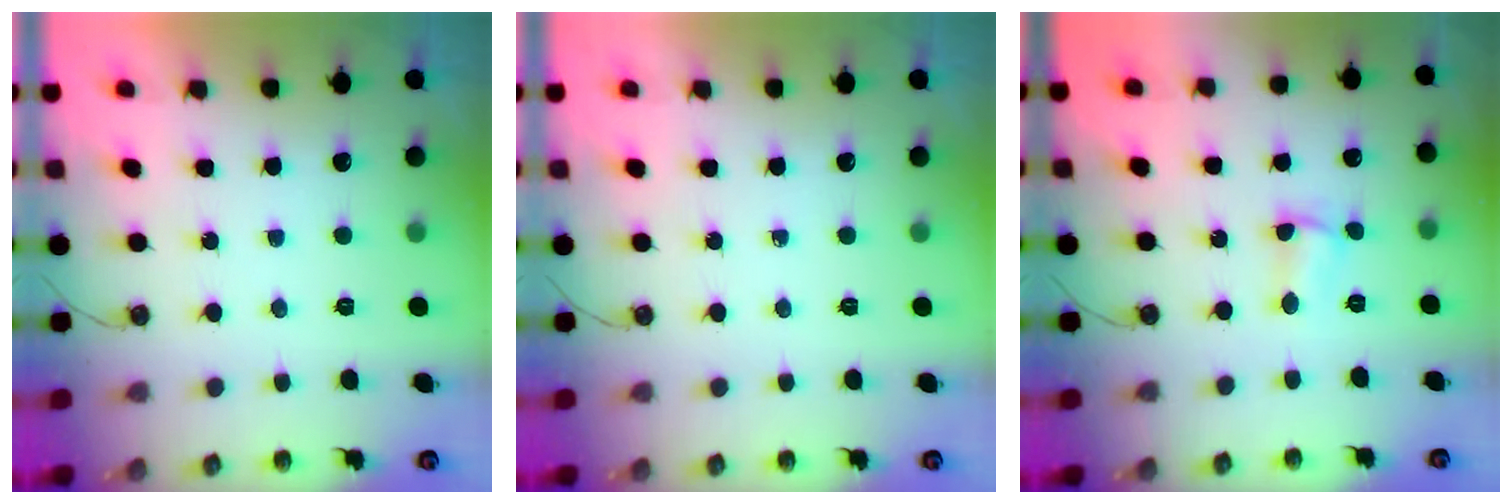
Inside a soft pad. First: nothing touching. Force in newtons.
{"total": 0.0}
{"total": 1.8, "press": 1.7, "slide": 0.5}